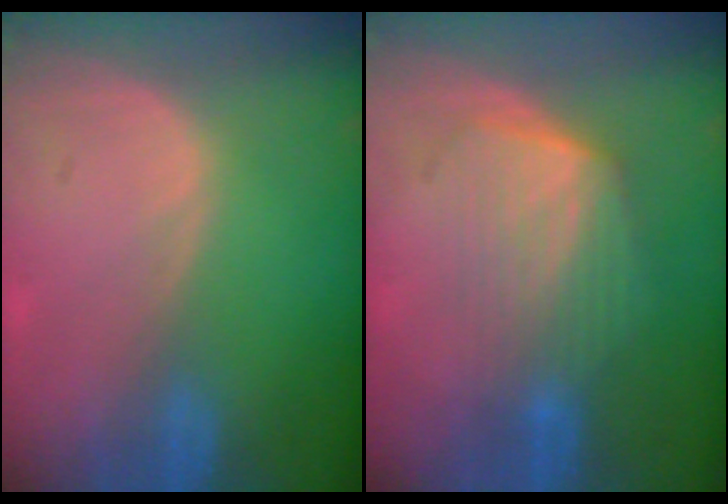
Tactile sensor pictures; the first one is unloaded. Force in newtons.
{"total": 7.0, "press": 6.4, "slide": 2.8}